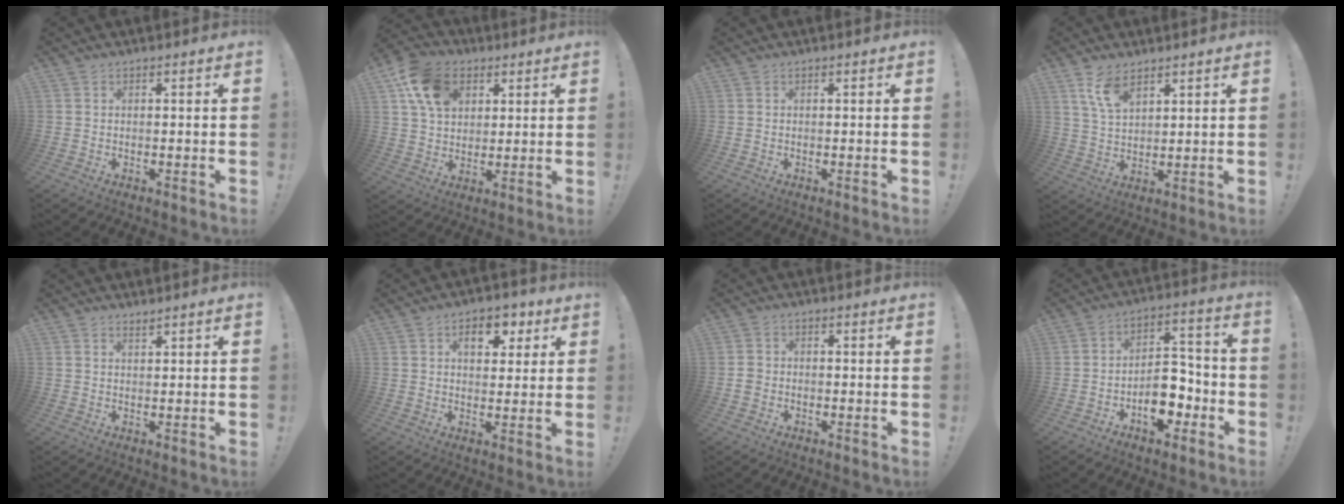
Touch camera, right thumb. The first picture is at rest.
{"total": 14.3, "force": [6.2, 10.5, 7.4], "torque": [-0.120, -0.014, 0.124]}
{"total": 0.0}
{"total": 8.1, "force": [5.2, 4.0, 4.8], "torque": [-0.087, -0.021, 0.099]}
{"total": 1.2, "force": [1.1, 0.1, 0.5], "torque": [-0.009, -0.003, 0.020]}
{"total": 7.7, "force": [2.9, 5.1, 4.9], "torque": [-0.051, -0.007, 0.045]}
{"total": 2.3, "force": [-0.8, 1.9, 1.0], "torque": [-0.014, 0.008, -0.014]}
{"total": 11.9, "force": [-5.1, 7.5, 7.7], "torque": [-0.097, 0.040, -0.084]}